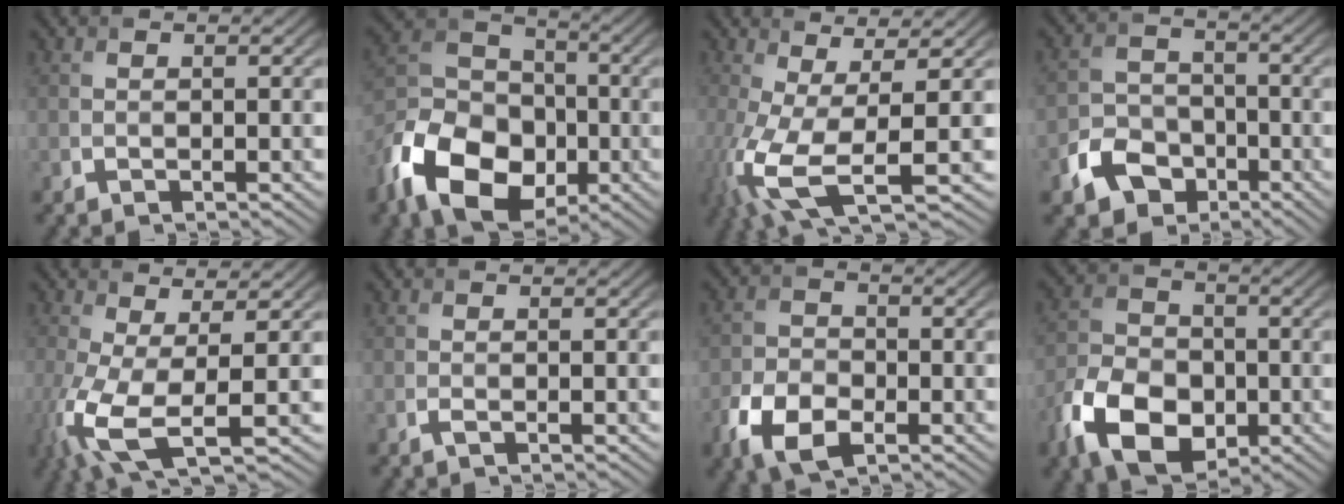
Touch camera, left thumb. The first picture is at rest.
{"total": 15.2, "force": [-6.9, 10.3, 8.9], "torque": [-0.209, -0.030, -0.151]}
{"total": 9.0, "force": [-2.0, 2.9, 8.3], "torque": [-0.191, -0.025, -0.034]}
{"total": 6.8, "force": [-3.6, 4.9, 3.0], "torque": [-0.069, -0.009, -0.078]}
{"total": 8.1, "force": [-1.7, 2.7, 7.4], "torque": [-0.182, -0.025, -0.032]}
{"total": 0.7, "force": [-0.3, 0.1, 0.6], "torque": [-0.014, -0.002, -0.007]}
{"total": 7.5, "force": [-3.7, 4.5, 4.7], "torque": [-0.109, -0.012, -0.075]}
{"total": 11.2, "force": [-4.8, 7.5, 6.9], "torque": [-0.160, -0.016, -0.102]}